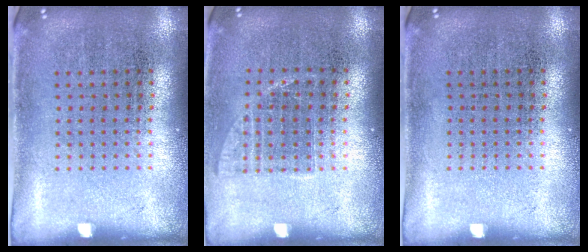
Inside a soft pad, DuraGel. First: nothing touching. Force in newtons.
{"total": 0.8, "press": 0.8, "slide": 0.3}
{"total": 0.0}